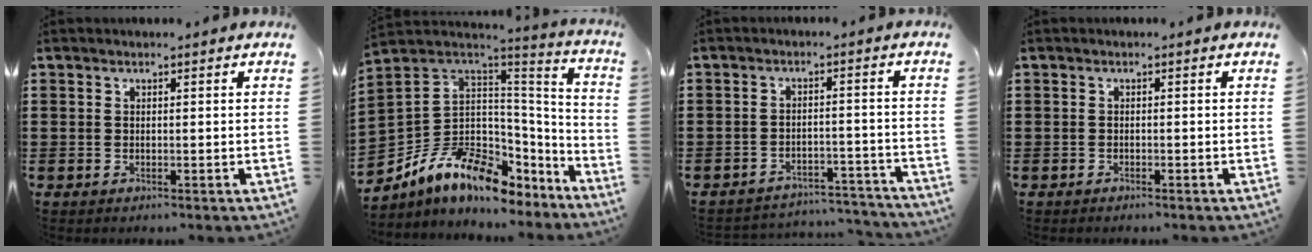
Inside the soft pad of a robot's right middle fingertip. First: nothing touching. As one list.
[{"total": 11.0, "force": [-6.3, 7.0, 5.7], "torque": [-0.141, 0.001, -0.120]}, {"total": 3.9, "force": [-3.8, 0.4, 0.4], "torque": [-0.009, 0.004, -0.081]}, {"total": 0.5, "force": [-0.5, 0.1, 0.1], "torque": [-0.003, 0.000, -0.011]}]